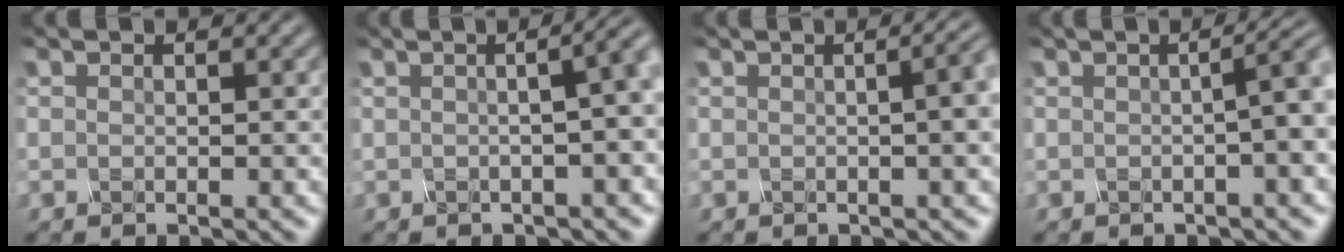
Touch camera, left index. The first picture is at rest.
{"total": 9.6, "force": [1.5, 5.1, 8.0], "torque": [-0.015, 0.049, -0.019]}
{"total": 6.6, "force": [0.4, 3.3, 5.7], "torque": [-0.017, 0.028, -0.008]}
{"total": 4.2, "force": [0.1, 1.3, 4.0], "torque": [-0.032, 0.019, -0.001]}